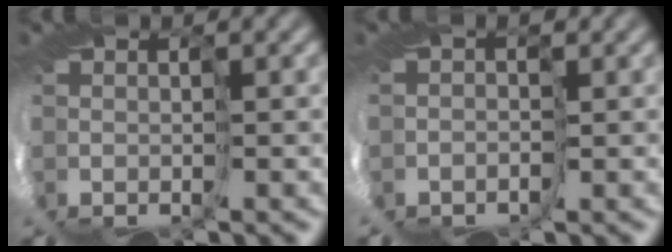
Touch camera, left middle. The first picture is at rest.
{"total": 1.1, "force": [-0.8, 0.6, -0.2], "torque": [0.020, -0.001, -0.014]}